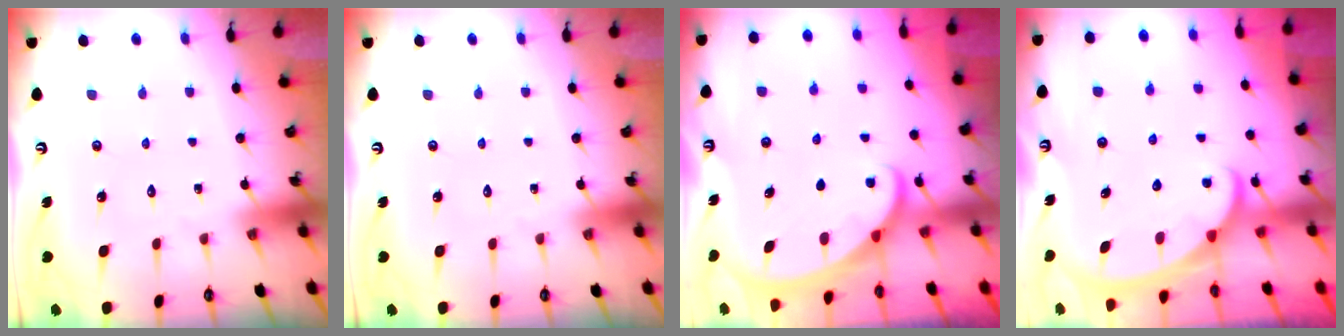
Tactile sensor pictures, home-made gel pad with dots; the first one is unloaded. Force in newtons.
{"total": 0.0}
{"total": 2.2, "press": 2.2, "slide": 0.1}
{"total": 2.5, "press": 2.5, "slide": 0.3}